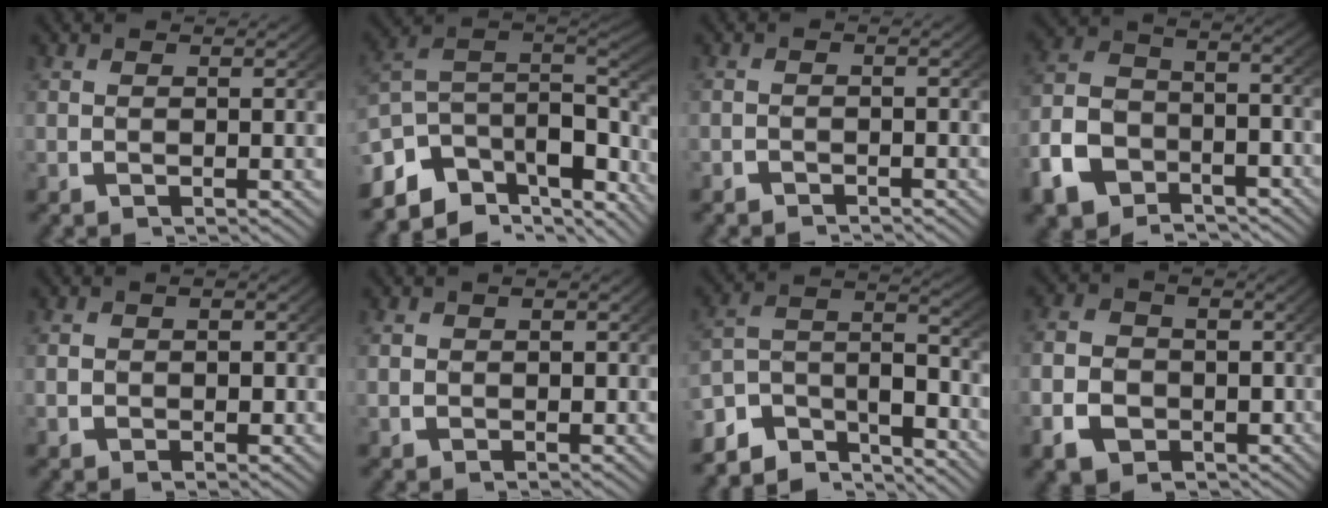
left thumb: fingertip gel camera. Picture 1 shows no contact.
{"total": 13.5, "force": [-3.2, 8.9, 9.7], "torque": [-0.225, -0.052, -0.029]}
{"total": 1.3, "force": [-1.3, 0.4, 0.0], "torque": [0.000, -0.007, -0.022]}
{"total": 10.3, "force": [-5.0, 7.5, 5.1], "torque": [-0.119, -0.036, -0.074]}
{"total": 2.7, "force": [-0.1, 2.1, 1.6], "torque": [-0.033, -0.006, 0.000]}
{"total": 2.3, "force": [0.1, 2.0, 1.2], "torque": [-0.027, -0.004, 0.004]}
{"total": 9.1, "force": [-3.6, 5.5, 6.4], "torque": [-0.130, -0.018, -0.059]}
{"total": 8.0, "force": [-2.0, 6.6, 4.0], "torque": [-0.076, -0.028, -0.022]}